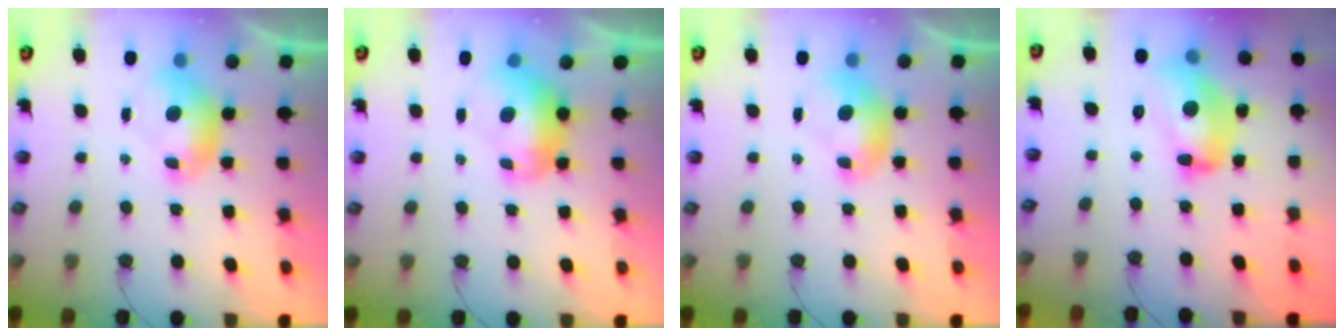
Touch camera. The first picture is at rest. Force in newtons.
{"total": 2.4, "press": 2.2, "slide": 0.8}
{"total": 0.0}
{"total": 11.1, "press": 11.0, "slide": 0.6}